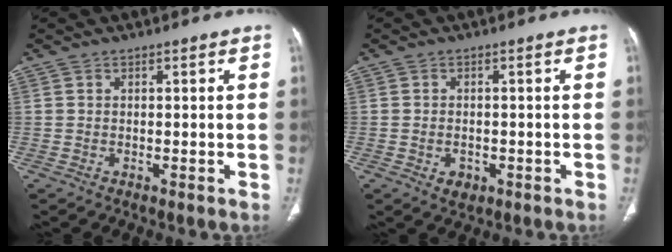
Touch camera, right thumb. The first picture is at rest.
{"total": 3.0, "force": [-1.0, 2.1, 1.8], "torque": [-0.022, 0.003, -0.006]}